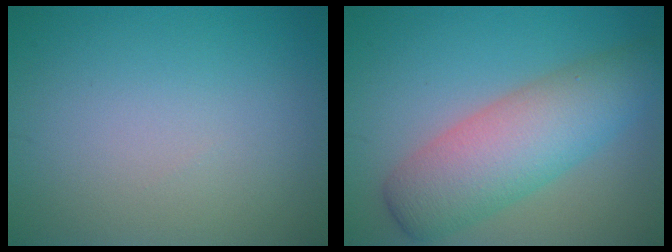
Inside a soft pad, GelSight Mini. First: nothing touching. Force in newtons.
{"total": 7.4, "press": 7.4, "slide": 0.3}